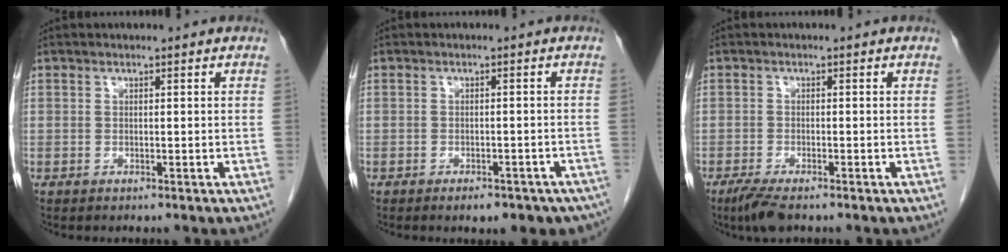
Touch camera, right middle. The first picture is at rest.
{"total": 8.3, "force": [-6.5, 3.5, 3.7], "torque": [-0.027, 0.005, -0.075]}
{"total": 3.9, "force": [-2.8, 0.7, 2.5], "torque": [-0.051, -0.010, -0.051]}